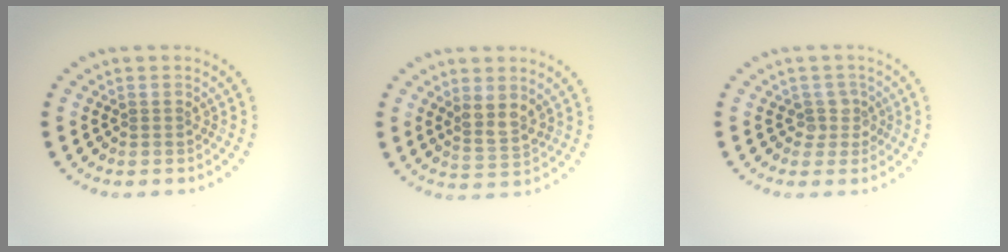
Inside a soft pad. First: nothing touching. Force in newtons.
{"total": 2.3, "press": 1.9, "slide": 1.2}
{"total": 1.8, "press": 1.3, "slide": 1.2}